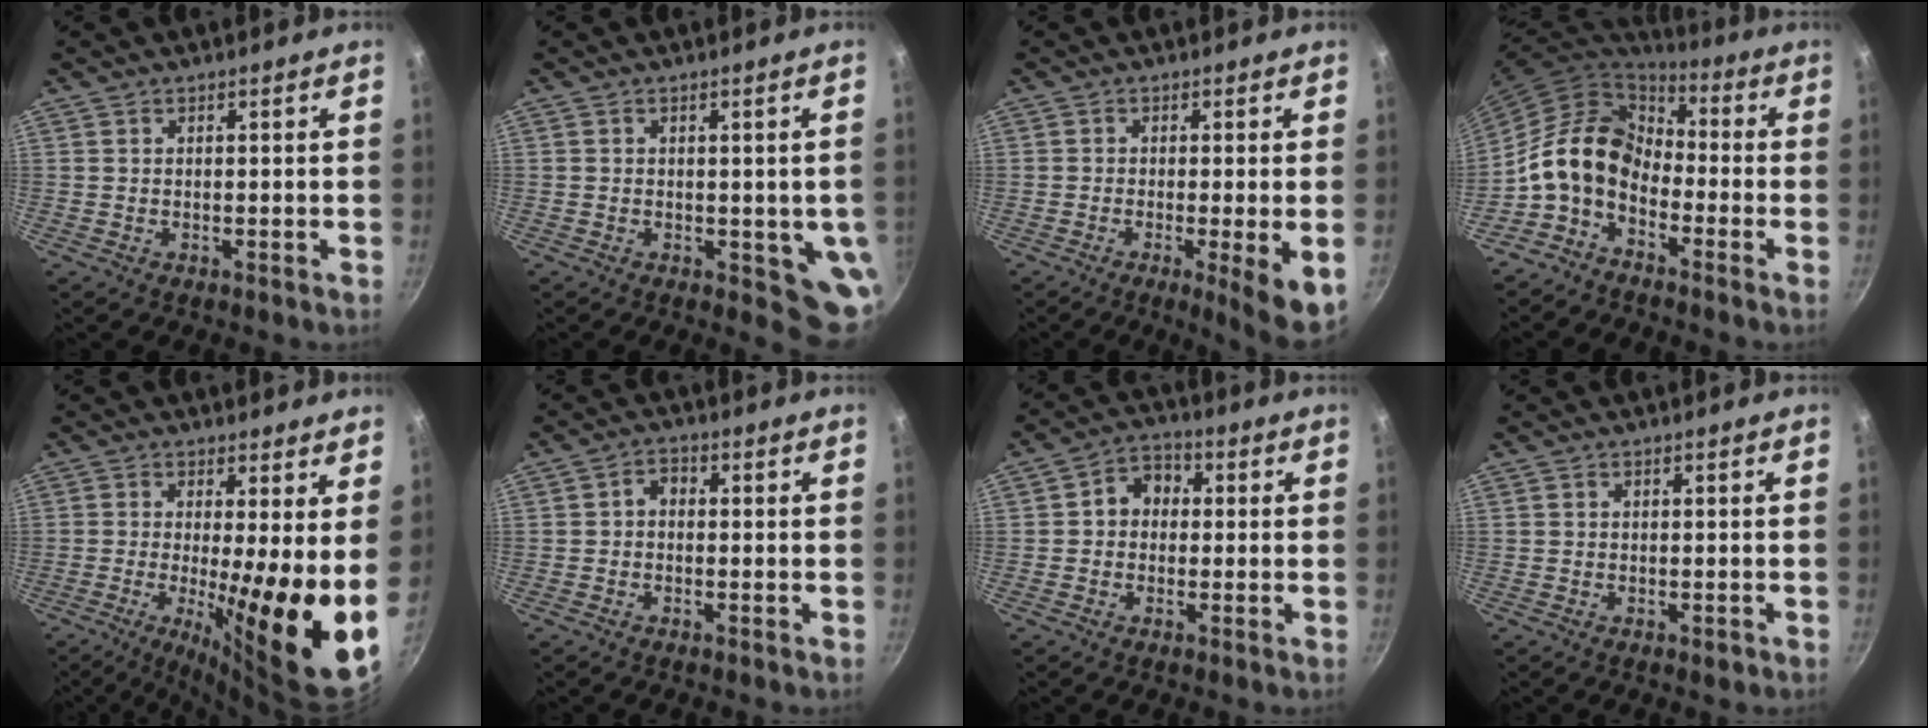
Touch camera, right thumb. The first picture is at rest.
{"total": 6.9, "force": [-0.9, 3.5, 5.9], "torque": [-0.046, -0.011, -0.008]}
{"total": 7.1, "force": [-1.8, 0.7, 6.8], "torque": [-0.103, -0.007, -0.024]}
{"total": 12.0, "force": [-3.5, 8.4, 7.9], "torque": [-0.122, 0.049, -0.089]}
{"total": 15.8, "force": [-0.5, 3.0, 15.5], "torque": [-0.220, -0.035, -0.004]}
{"total": 2.4, "force": [-0.4, 1.9, 1.5], "torque": [-0.024, 0.011, -0.013]}
{"total": 6.1, "force": [0.5, 5.1, 3.3], "torque": [-0.020, 0.015, -0.006]}
{"total": 1.0, "force": [-0.5, 0.6, 0.7], "torque": [-0.009, 0.002, -0.007]}